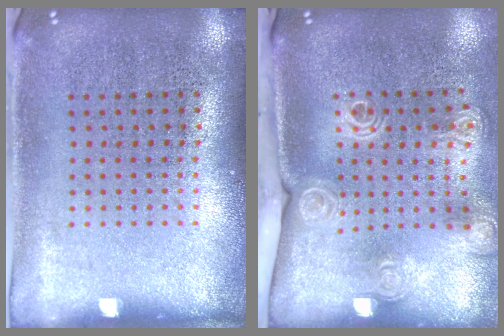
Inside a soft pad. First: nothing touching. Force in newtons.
{"total": 2.1, "press": 1.6, "slide": 1.3}